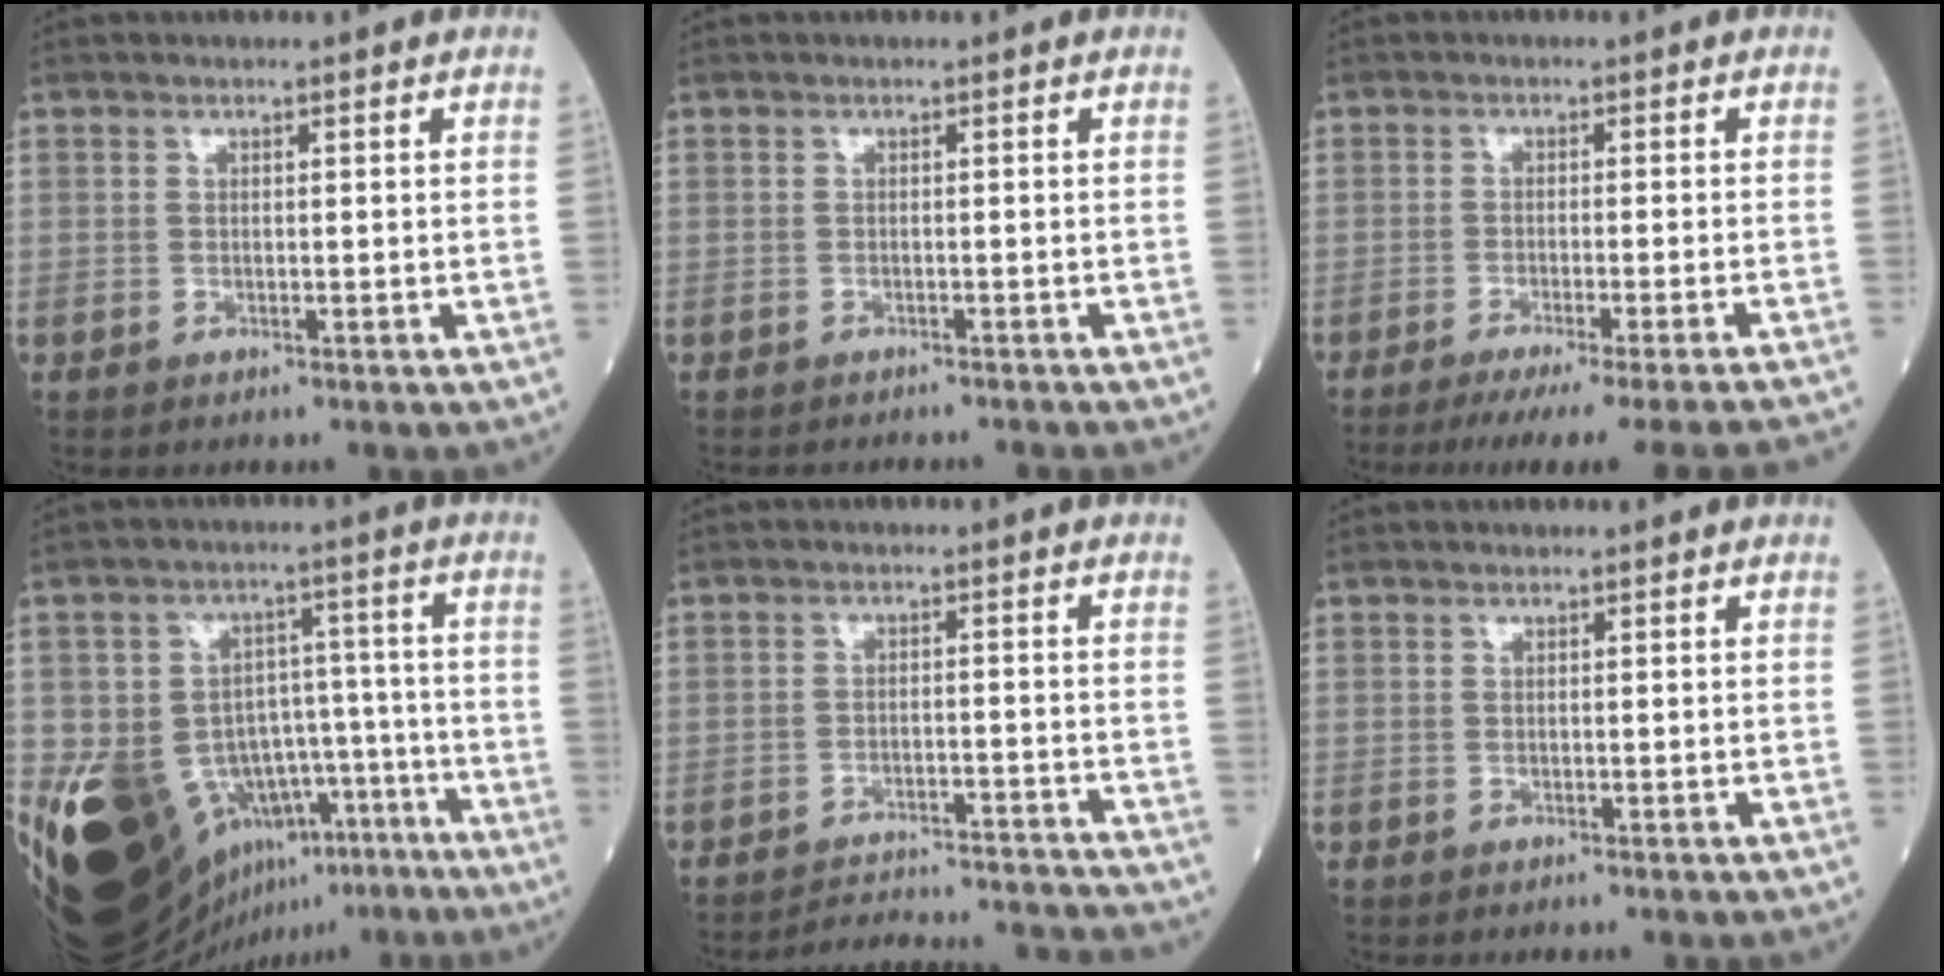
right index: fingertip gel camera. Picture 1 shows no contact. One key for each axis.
{"total": 4.5, "fx": -4.3, "fy": 0.7, "fz": 1.1, "tx": -0.010, "ty": -0.009, "tz": -0.053}
{"total": 17.6, "fx": -16.0, "fy": -2.1, "fz": 7.0, "tx": -0.057, "ty": -0.054, "tz": -0.211}
{"total": 24.2, "fx": -11.6, "fy": 15.7, "fz": 14.3, "tx": -0.267, "ty": 0.034, "tz": -0.164}
{"total": 13.0, "fx": -12.9, "fy": 0.2, "fz": 1.7, "tx": -0.020, "ty": 0.006, "tz": -0.168}
{"total": 0.0}